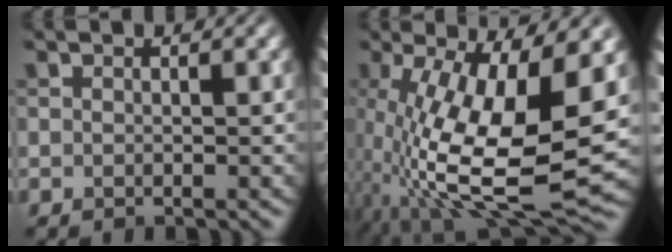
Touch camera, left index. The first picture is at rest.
{"total": 14.0, "force": [-1.8, 4.8, 13.1], "torque": [-0.256, -0.019, -0.024]}